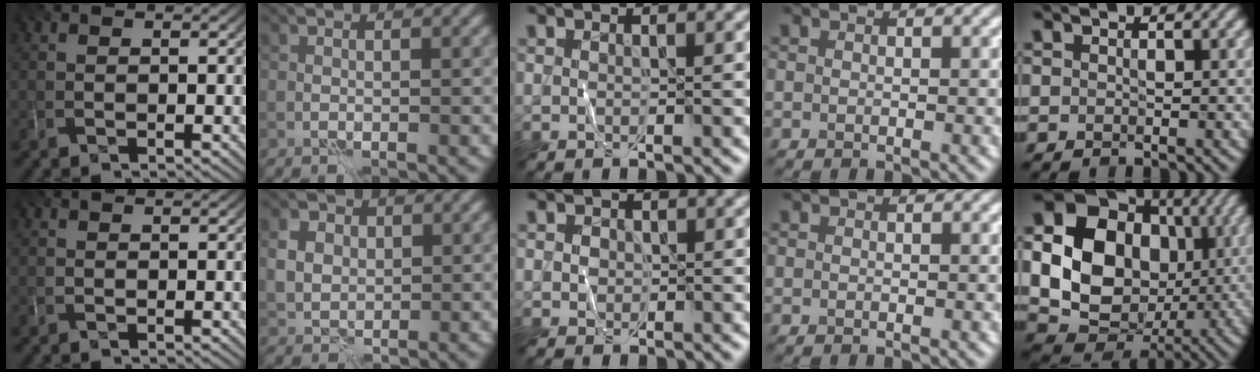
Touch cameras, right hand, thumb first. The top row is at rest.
{"index": {"total": 3.7, "force": [1.1, 2.9, 2.0], "torque": [-0.049, 0.007, 0.023]}, "middle": {"total": 1.0, "force": [0.1, 0.9, 0.3], "torque": [-0.002, -0.001, 0.001]}, "little": {"total": 17.8, "force": [1.3, 14.9, 9.7], "torque": [-0.218, 0.000, 0.023]}}